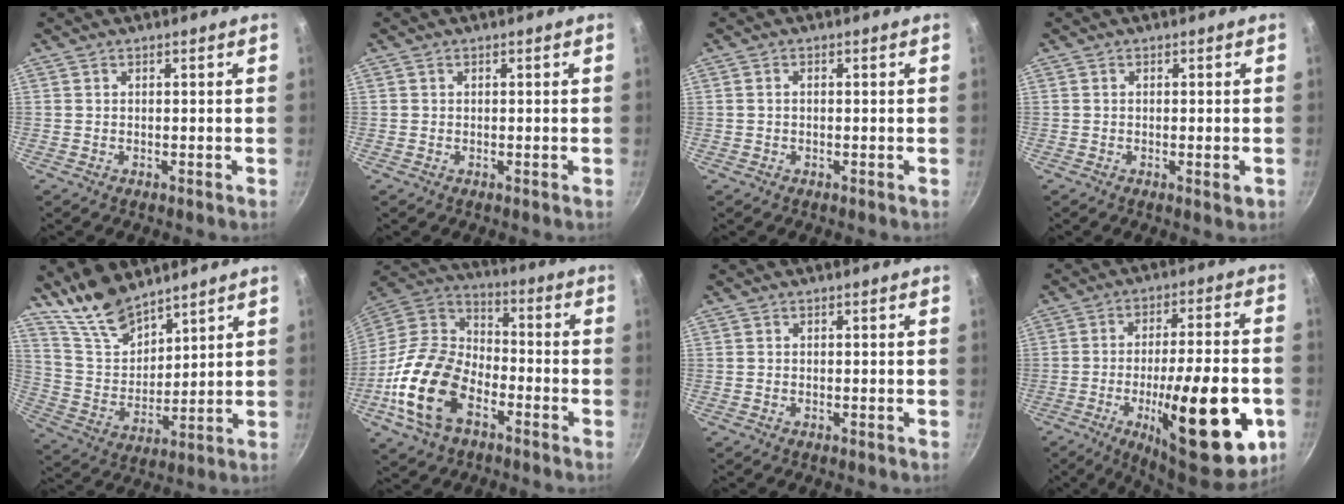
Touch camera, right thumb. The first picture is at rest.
{"total": 0.0}
{"total": 0.9, "force": [-0.2, 0.6, 0.6], "torque": [-0.012, 0.008, -0.003]}
{"total": 2.0, "force": [-0.6, 0.4, 1.8], "torque": [-0.033, -0.003, -0.011]}
{"total": 11.8, "force": [9.7, 4.7, 4.7], "torque": [-0.062, -0.065, 0.197]}
{"total": 19.5, "force": [-8.1, 11.9, 13.1], "torque": [-0.234, 0.048, -0.169]}
{"total": 0.0}
{"total": 25.3, "force": [-8.2, 7.7, 22.7], "torque": [-0.301, 0.023, -0.112]}